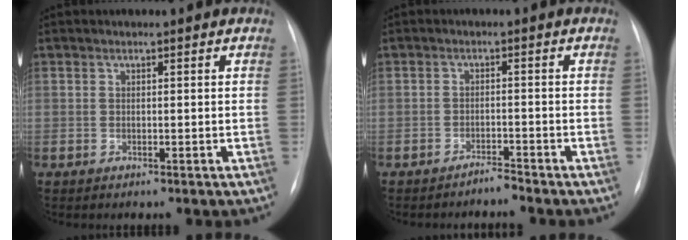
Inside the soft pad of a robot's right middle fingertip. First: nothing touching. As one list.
[{"total": 1.7, "force": [-1.7, -0.2, 0.1], "torque": [0.003, -0.003, -0.027]}]